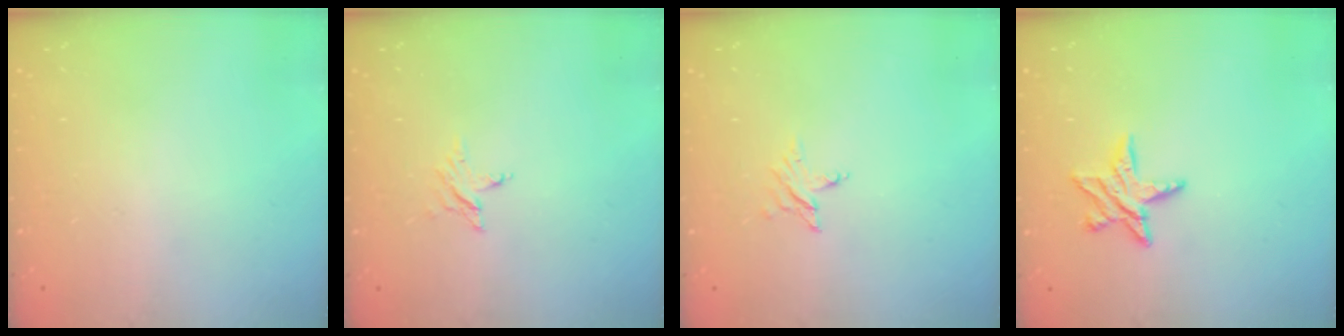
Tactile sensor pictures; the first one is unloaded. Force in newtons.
{"total": 2.7, "press": 2.7, "slide": 0.3}
{"total": 2.8, "press": 2.8, "slide": 0.1}
{"total": 7.2, "press": 7.2, "slide": 0.5}